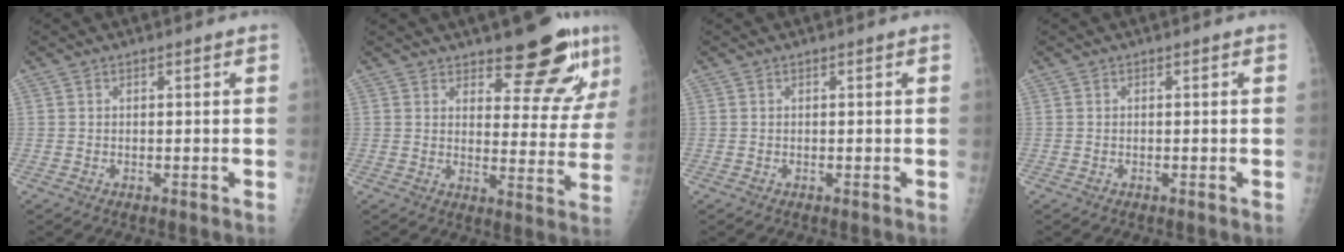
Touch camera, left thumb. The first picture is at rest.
{"total": 13.7, "force": [9.5, 4.5, 8.7], "torque": [-0.071, -0.070, 0.127]}
{"total": 0.0}
{"total": 0.0}